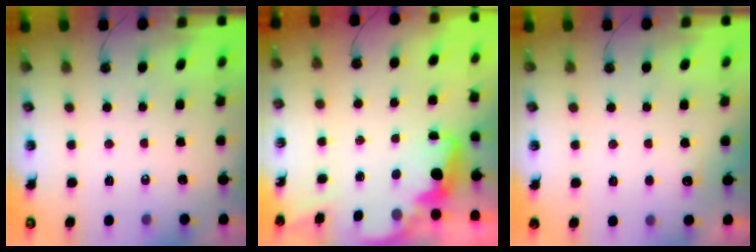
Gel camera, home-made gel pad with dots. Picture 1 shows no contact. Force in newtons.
{"total": 2.7, "press": 2.6, "slide": 0.8}
{"total": 3.1, "press": 2.9, "slide": 1.0}